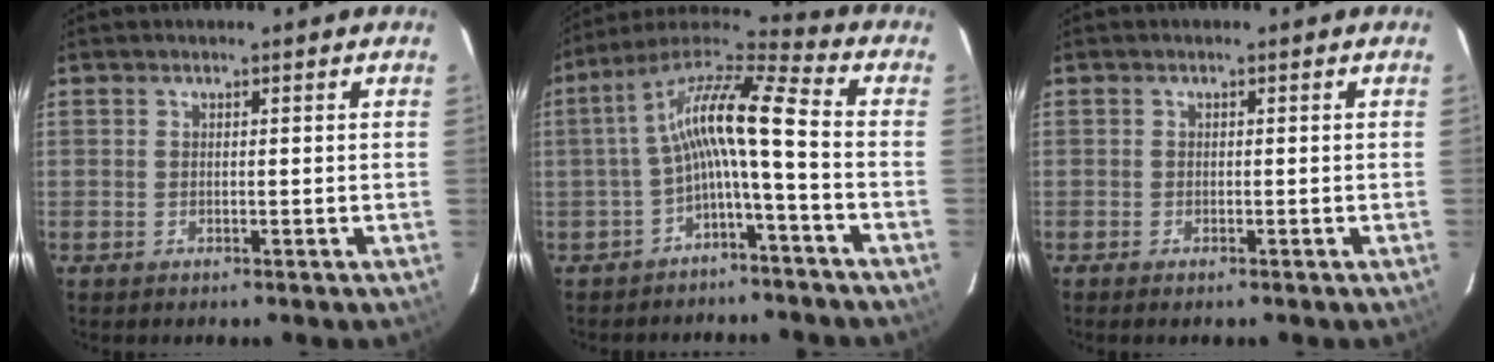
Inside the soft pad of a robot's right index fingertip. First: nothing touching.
{"total": 11.8, "force": [-2.2, 1.1, 11.6], "torque": [-0.234, 0.023, -0.048]}
{"total": 1.1, "force": [-0.9, 0.3, 0.5], "torque": [-0.011, -0.005, -0.016]}